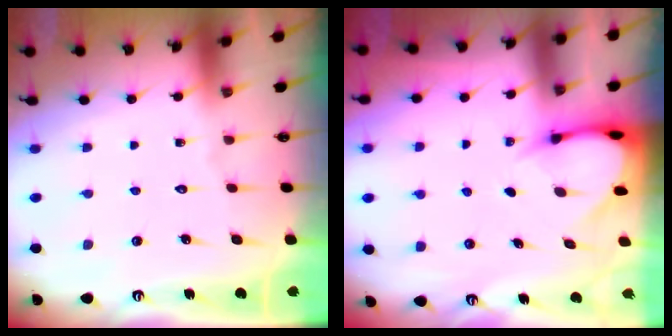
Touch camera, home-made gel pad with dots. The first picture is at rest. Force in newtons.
{"total": 3.6, "press": 3.5, "slide": 0.3}